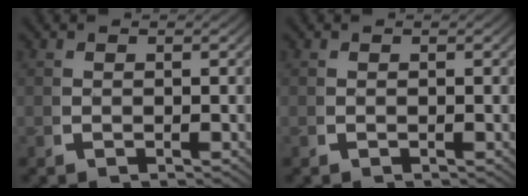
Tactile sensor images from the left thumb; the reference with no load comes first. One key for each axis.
{"total": 0.0}